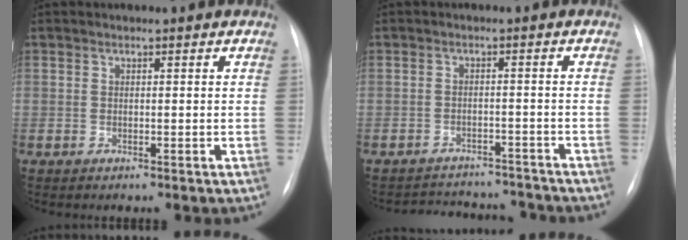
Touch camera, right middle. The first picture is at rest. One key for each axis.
{"total": 10.5, "fx": -10.0, "fy": 2.9, "fz": 1.4, "tx": -0.022, "ty": 0.016, "tz": -0.126}